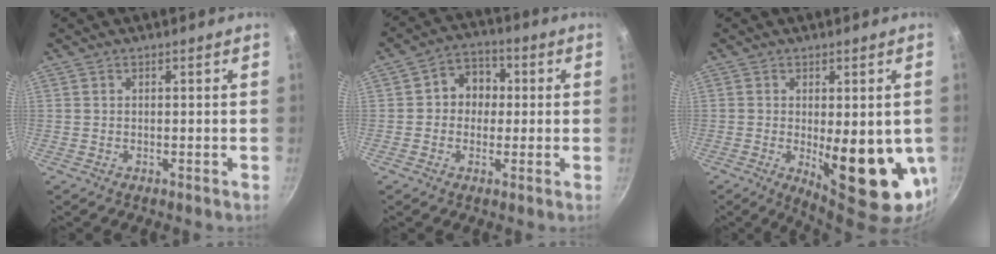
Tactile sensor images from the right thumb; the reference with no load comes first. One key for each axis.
{"total": 7.3, "fx": 0.4, "fy": 6.4, "fz": 3.6, "tx": -0.012, "ty": 0.015, "tz": -0.007}
{"total": 16.0, "fx": -2.2, "fy": 5.9, "fz": 14.6, "tx": -0.175, "ty": -0.023, "tz": -0.013}